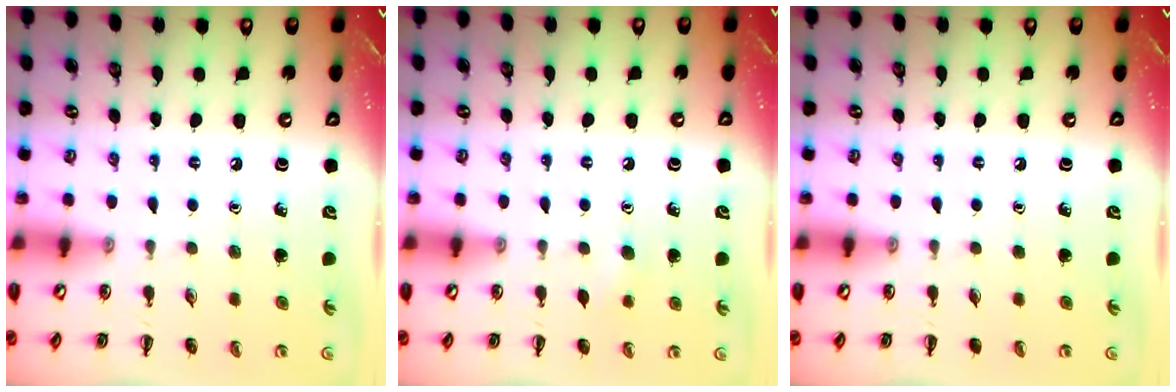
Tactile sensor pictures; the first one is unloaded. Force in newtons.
{"total": 3.9, "press": 3.7, "slide": 1.1}
{"total": 0.0}